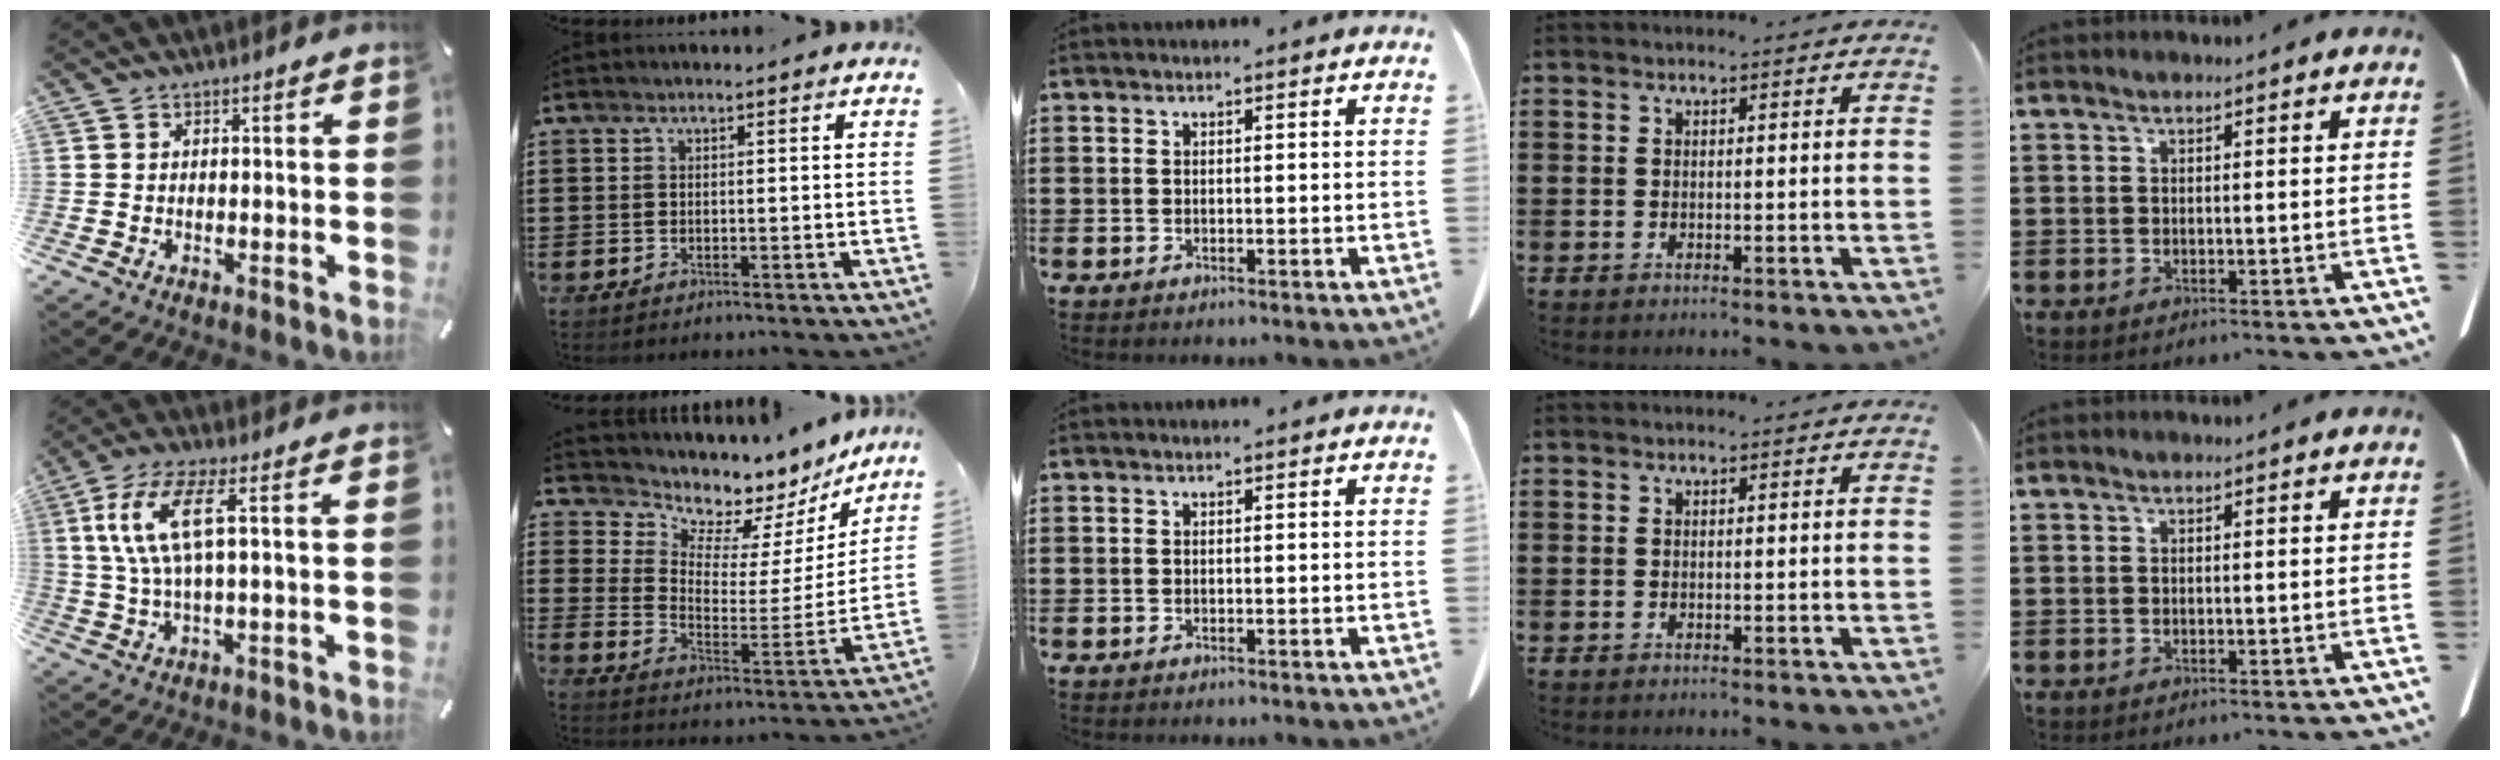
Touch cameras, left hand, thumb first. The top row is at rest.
{"thumb": {"total": 10.8, "force": [2.7, 3.1, 10.0], "torque": [-0.219, -0.006, 0.040]}, "index": {"total": 6.4, "force": [6.0, 2.3, -0.2], "torque": [-0.026, -0.072, 0.099]}}